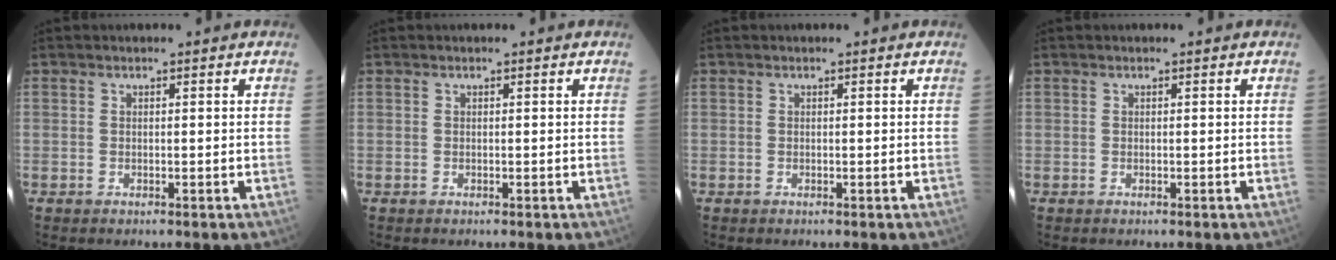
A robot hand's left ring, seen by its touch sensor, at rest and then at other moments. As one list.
[{"total": 0.0}, {"total": 0.0}, {"total": 0.0}]